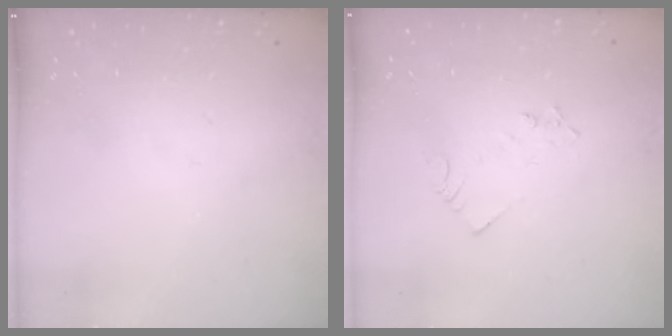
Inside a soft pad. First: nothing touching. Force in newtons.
{"total": 2.1, "press": 2.1, "slide": 0.3}